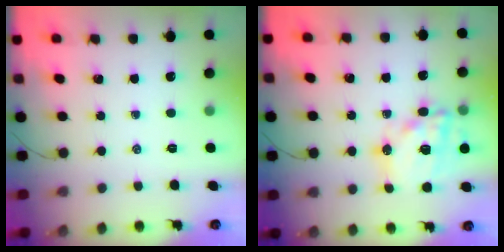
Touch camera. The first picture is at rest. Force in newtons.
{"total": 18.8, "press": 18.3, "slide": 3.9}